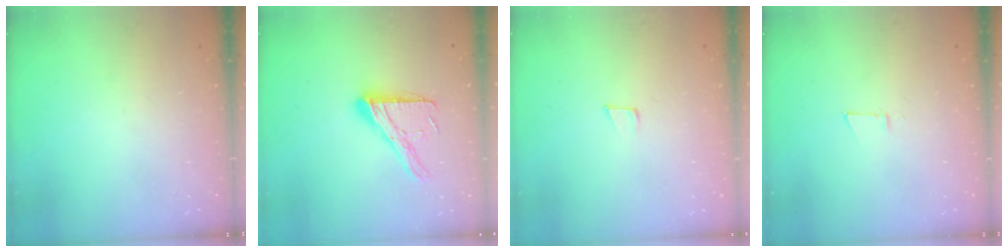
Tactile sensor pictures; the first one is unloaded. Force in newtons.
{"total": 13.9, "press": 13.9, "slide": 1.2}
{"total": 4.9, "press": 4.7, "slide": 1.0}
{"total": 3.3, "press": 3.3, "slide": 0.6}